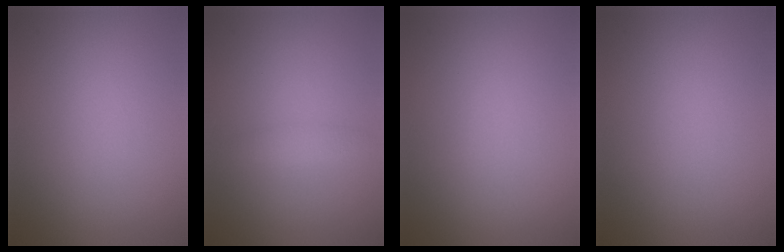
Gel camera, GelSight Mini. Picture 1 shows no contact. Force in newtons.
{"total": 1.0, "press": 1.0, "slide": 0.0}
{"total": 0.0}
{"total": 0.0}